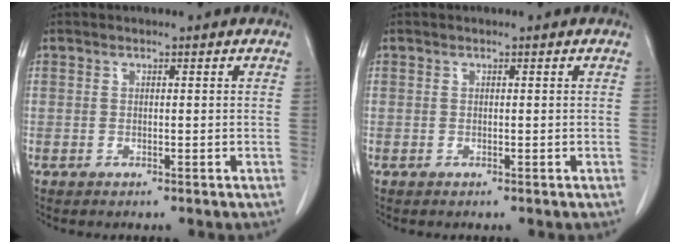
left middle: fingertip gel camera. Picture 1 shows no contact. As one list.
[{"total": 0.0}]